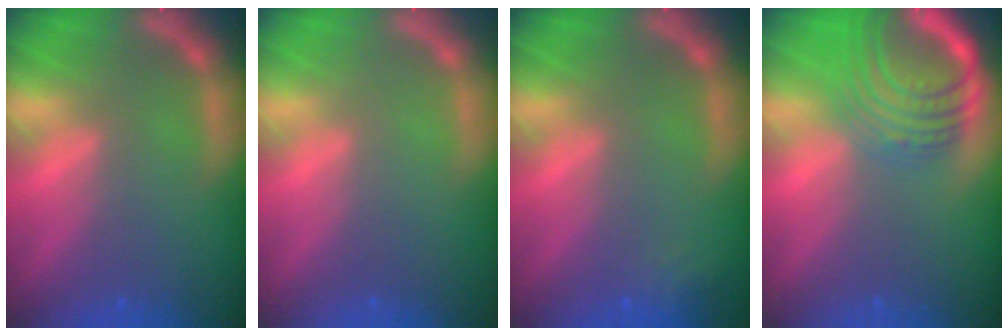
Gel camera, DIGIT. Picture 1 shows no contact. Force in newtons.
{"total": 0.0}
{"total": 1.9}
{"total": 9.5}